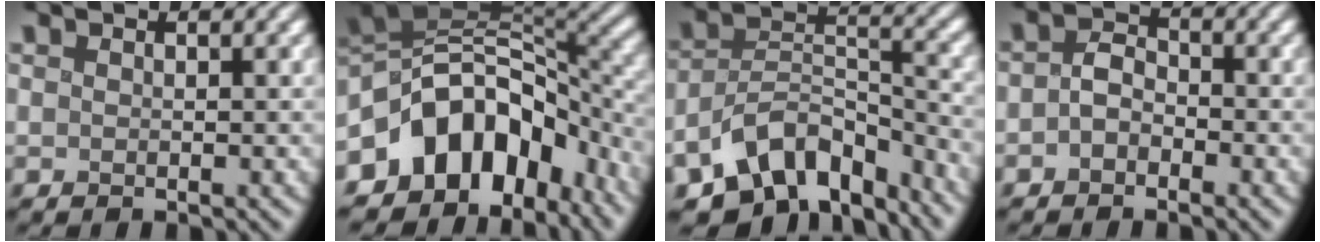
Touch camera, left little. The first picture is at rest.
{"total": 10.4, "force": [-5.7, 7.1, 5.0], "torque": [-0.073, 0.018, -0.120]}
{"total": 10.1, "force": [-7.2, 5.1, 4.8], "torque": [-0.069, -0.007, -0.133]}
{"total": 2.2, "force": [-1.2, 1.4, 1.2], "torque": [-0.023, 0.005, -0.030]}